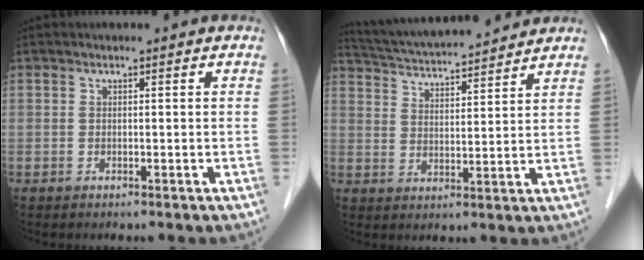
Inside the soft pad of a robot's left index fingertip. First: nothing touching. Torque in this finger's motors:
{"motor_torque": [-0.41, -0.77, 0.15, 0.05]}